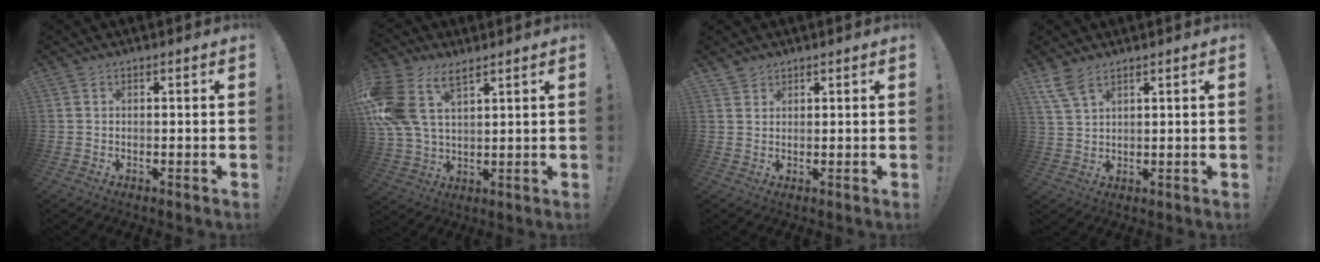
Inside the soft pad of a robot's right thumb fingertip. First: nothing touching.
{"total": 14.1, "force": [7.2, 8.2, 8.9], "torque": [-0.210, -0.024, 0.140]}
{"total": 1.9, "force": [1.6, 0.8, 0.0], "torque": [-0.001, -0.010, 0.032]}
{"total": 5.6, "force": [4.0, 2.0, 3.3], "torque": [-0.065, -0.016, 0.077]}